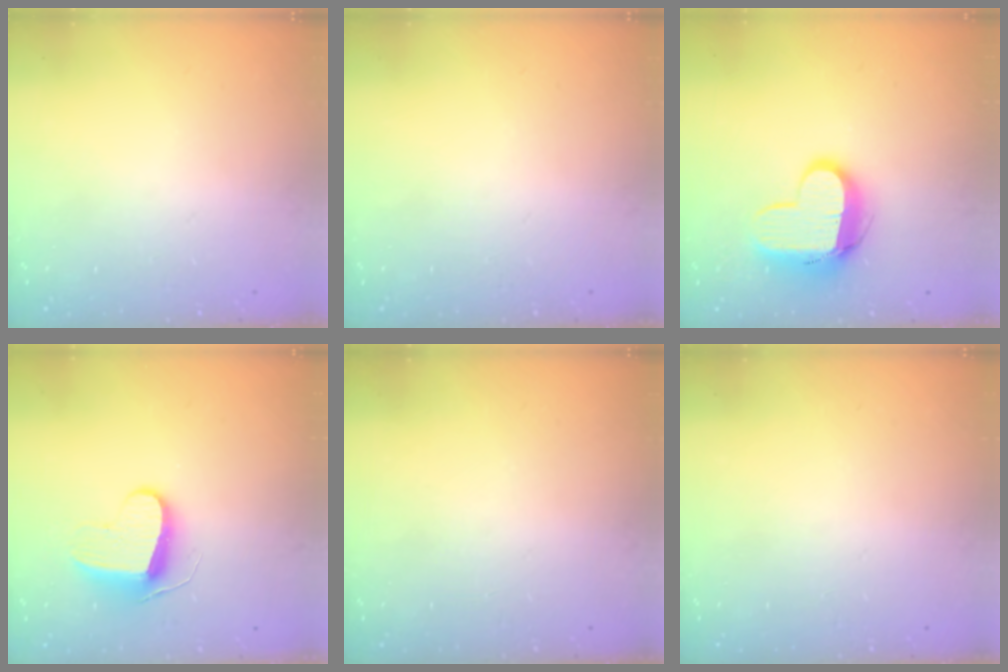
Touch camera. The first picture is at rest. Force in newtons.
{"total": 0.0}
{"total": 11.2, "press": 11.2, "slide": 1.1}
{"total": 9.0, "press": 9.0, "slide": 0.6}
{"total": 0.0}
{"total": 0.0}